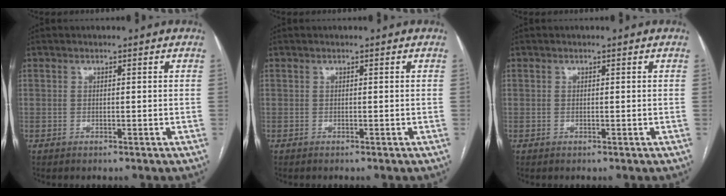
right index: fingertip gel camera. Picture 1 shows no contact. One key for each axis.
{"total": 0.0}
{"total": 0.0}